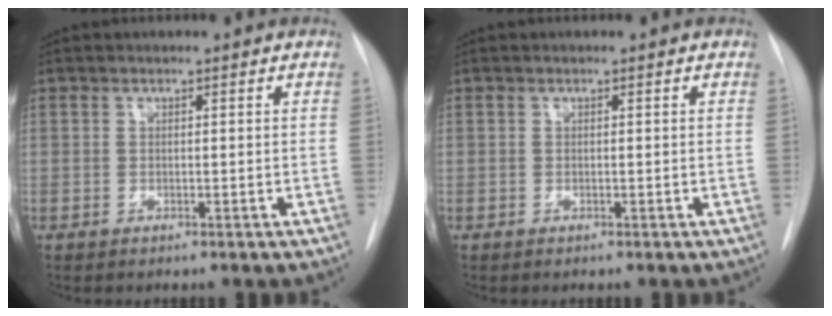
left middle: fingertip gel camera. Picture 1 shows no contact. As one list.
[{"total": 0.0}]